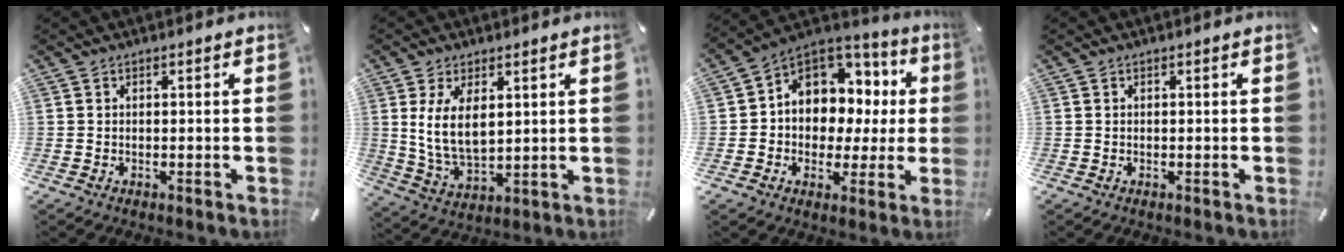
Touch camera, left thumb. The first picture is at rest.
{"total": 9.3, "force": [2.9, 5.1, 7.2], "torque": [-0.168, -0.011, 0.048]}
{"total": 10.1, "force": [2.7, 8.9, 3.9], "torque": [-0.069, -0.028, 0.056]}
{"total": 0.0}